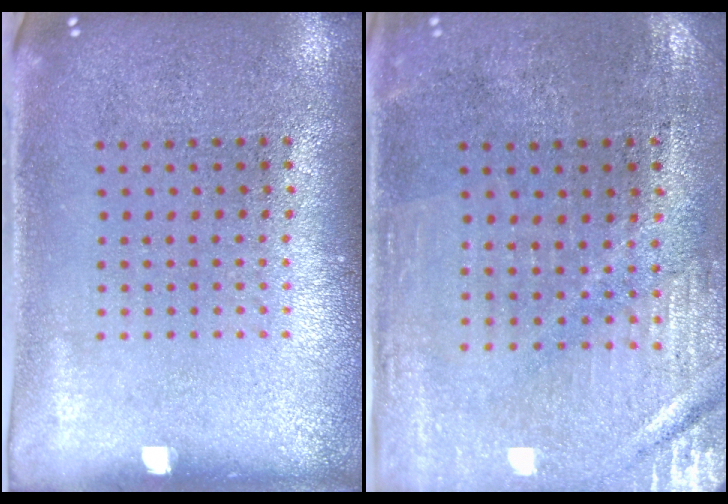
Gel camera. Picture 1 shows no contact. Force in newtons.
{"total": 0.6, "press": 0.5, "slide": 0.3}